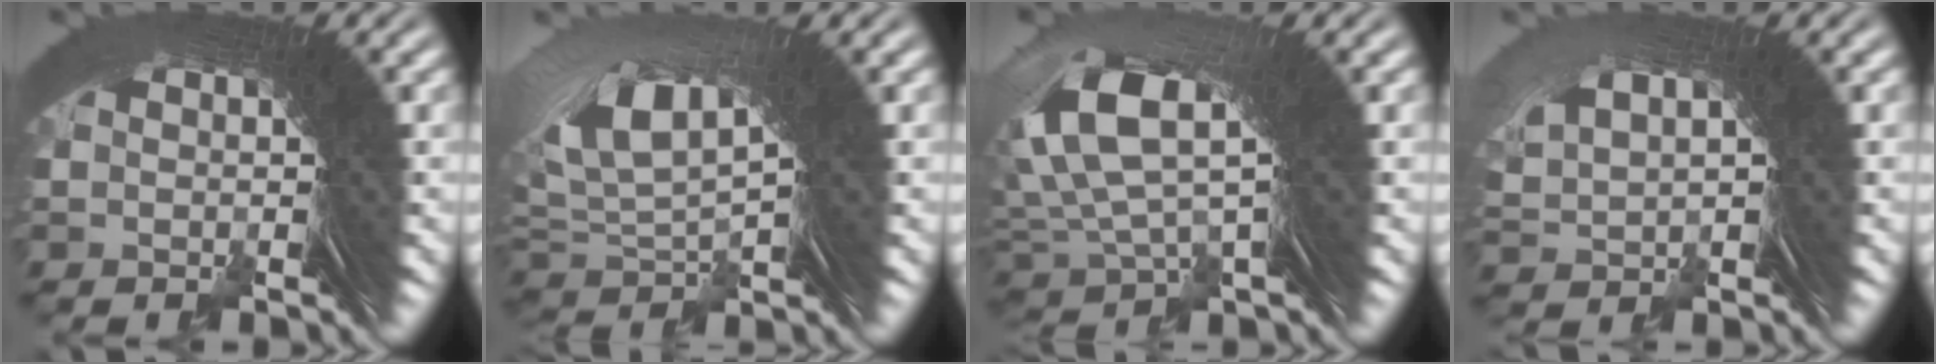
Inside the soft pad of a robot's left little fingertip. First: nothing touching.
{"total": 5.2, "force": [2.2, 2.5, 4.0], "torque": [-0.098, -0.003, 0.053]}
{"total": 6.8, "force": [2.3, 3.5, 5.3], "torque": [-0.128, -0.005, 0.047]}
{"total": 1.2, "force": [1.1, 0.0, 0.3], "torque": [-0.005, 0.007, 0.035]}